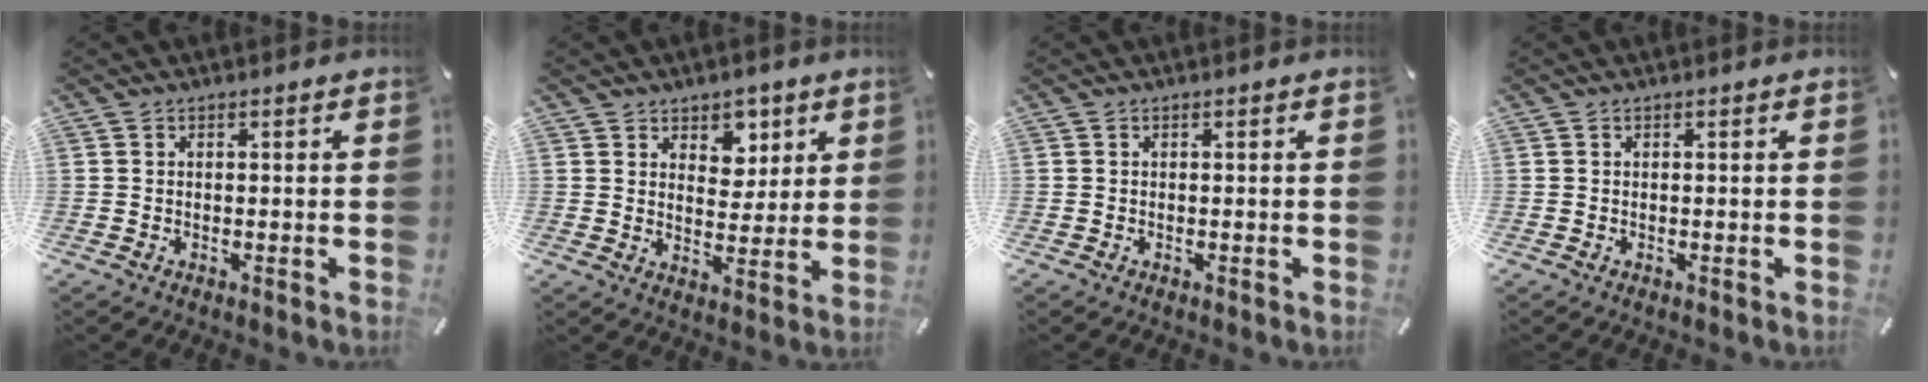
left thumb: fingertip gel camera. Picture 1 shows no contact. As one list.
[{"total": 6.1, "force": [3.5, 5.0, 1.1], "torque": [0.005, -0.026, 0.057]}, {"total": 0.0}, {"total": 0.0}]